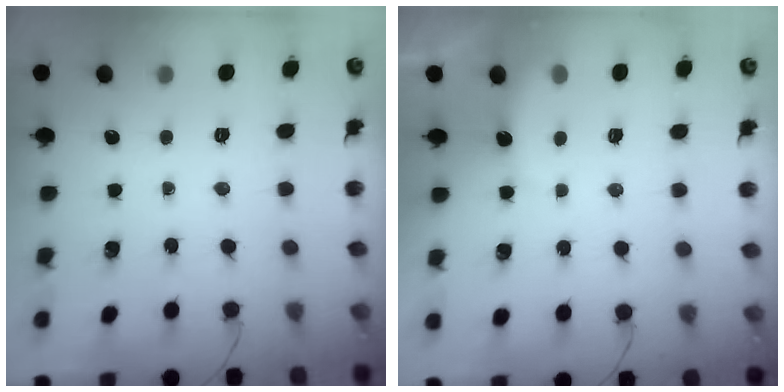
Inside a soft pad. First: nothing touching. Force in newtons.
{"total": 3.0, "press": 2.9, "slide": 0.7}